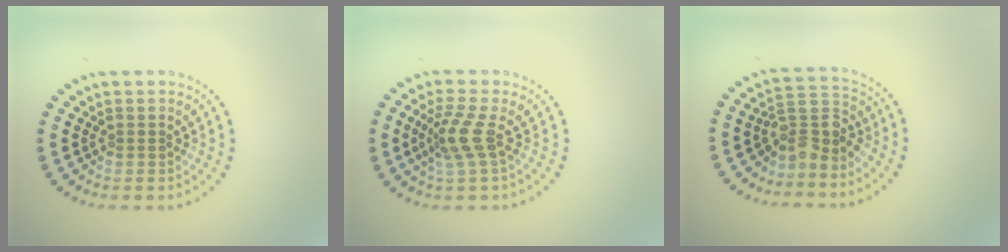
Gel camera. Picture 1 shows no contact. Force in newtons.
{"total": 2.9, "press": 2.2, "slide": 1.9}
{"total": 3.3, "press": 2.6, "slide": 2.0}